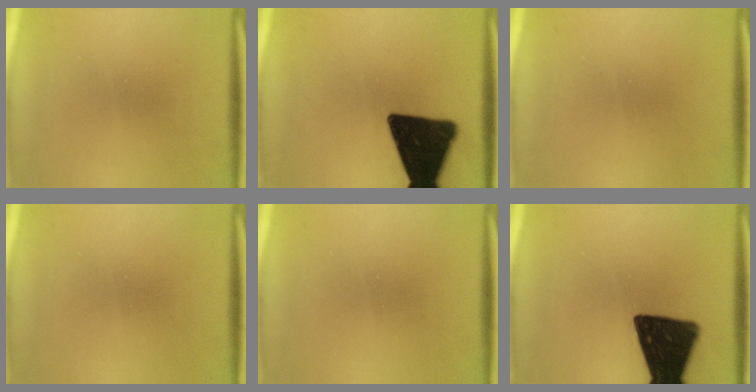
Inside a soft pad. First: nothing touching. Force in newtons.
{"total": 18.1}
{"total": 1.6}
{"total": 0.0}
{"total": 0.0}
{"total": 17.3}